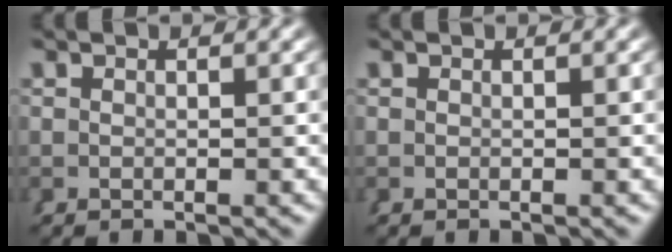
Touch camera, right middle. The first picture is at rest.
{"total": 0.0}